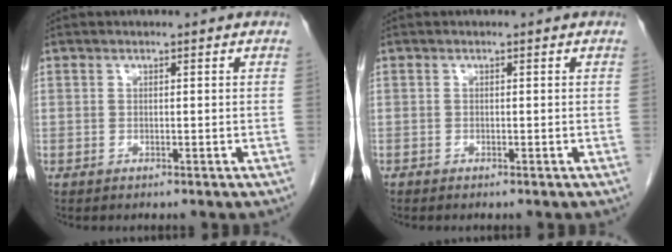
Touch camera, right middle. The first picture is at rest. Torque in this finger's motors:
{"motor_torque": [-0.27, -0.14, -0.10, -0.01]}